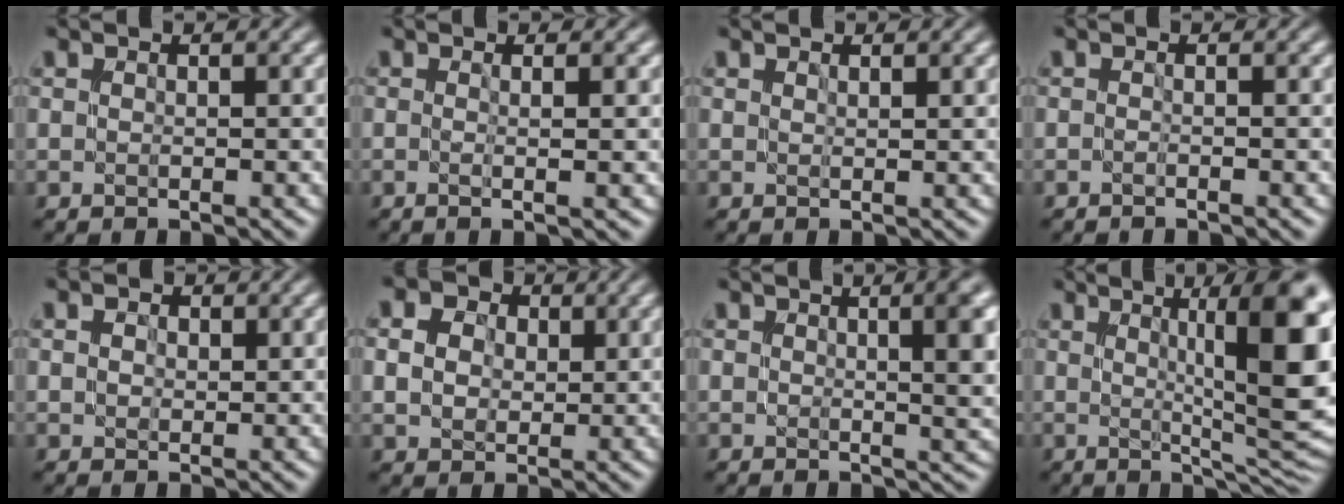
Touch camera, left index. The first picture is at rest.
{"total": 3.2, "force": [0.4, 1.2, 2.9], "torque": [-0.024, 0.003, -0.020]}
{"total": 0.6, "force": [0.5, 0.0, 0.3], "torque": [-0.002, -0.002, 0.009]}
{"total": 0.8, "force": [-0.4, 0.3, 0.7], "torque": [-0.008, -0.010, -0.015]}
{"total": 2.2, "force": [1.0, 1.6, 1.2], "torque": [-0.026, 0.002, 0.010]}
{"total": 4.7, "force": [1.7, 3.5, 2.6], "torque": [-0.065, 0.003, 0.018]}
{"total": 5.3, "force": [1.3, 1.9, 4.8], "torque": [-0.042, 0.002, 0.018]}
{"total": 13.2, "force": [2.6, 3.4, 12.5], "torque": [-0.134, 0.001, 0.036]}